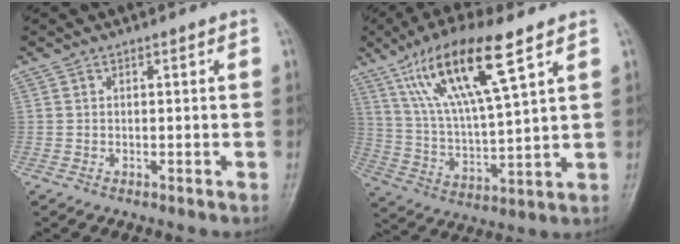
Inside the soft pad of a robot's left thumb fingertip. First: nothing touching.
{"total": 17.1, "force": [9.2, 3.9, 13.9], "torque": [-0.262, -0.029, 0.181]}